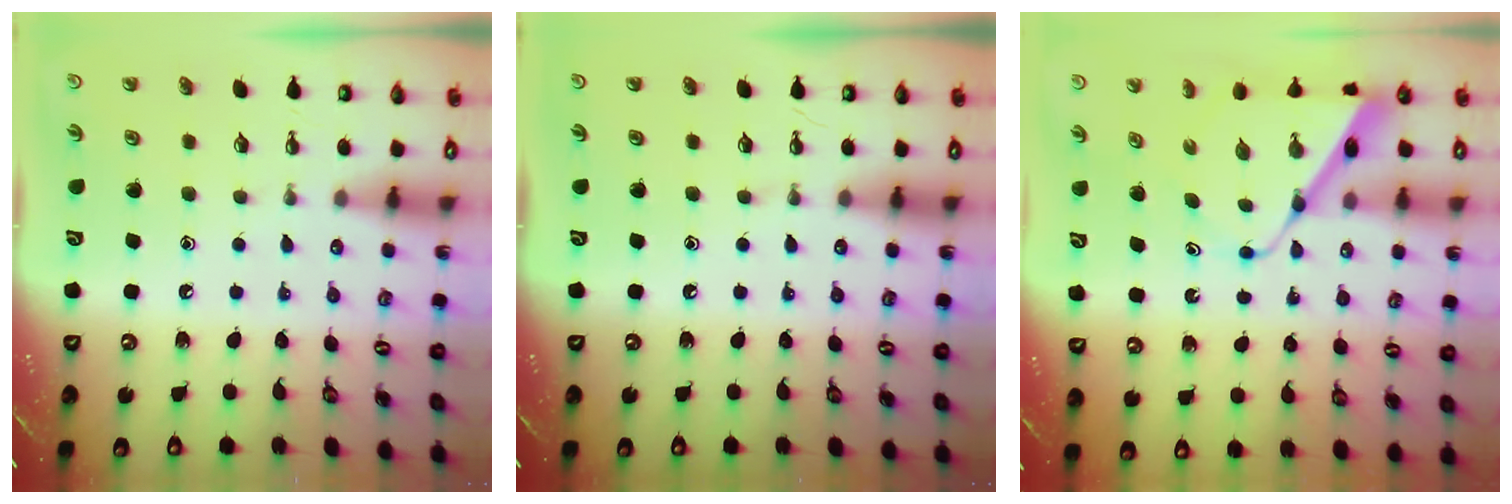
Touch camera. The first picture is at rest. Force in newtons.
{"total": 0.0}
{"total": 8.4, "press": 8.4, "slide": 0.4}